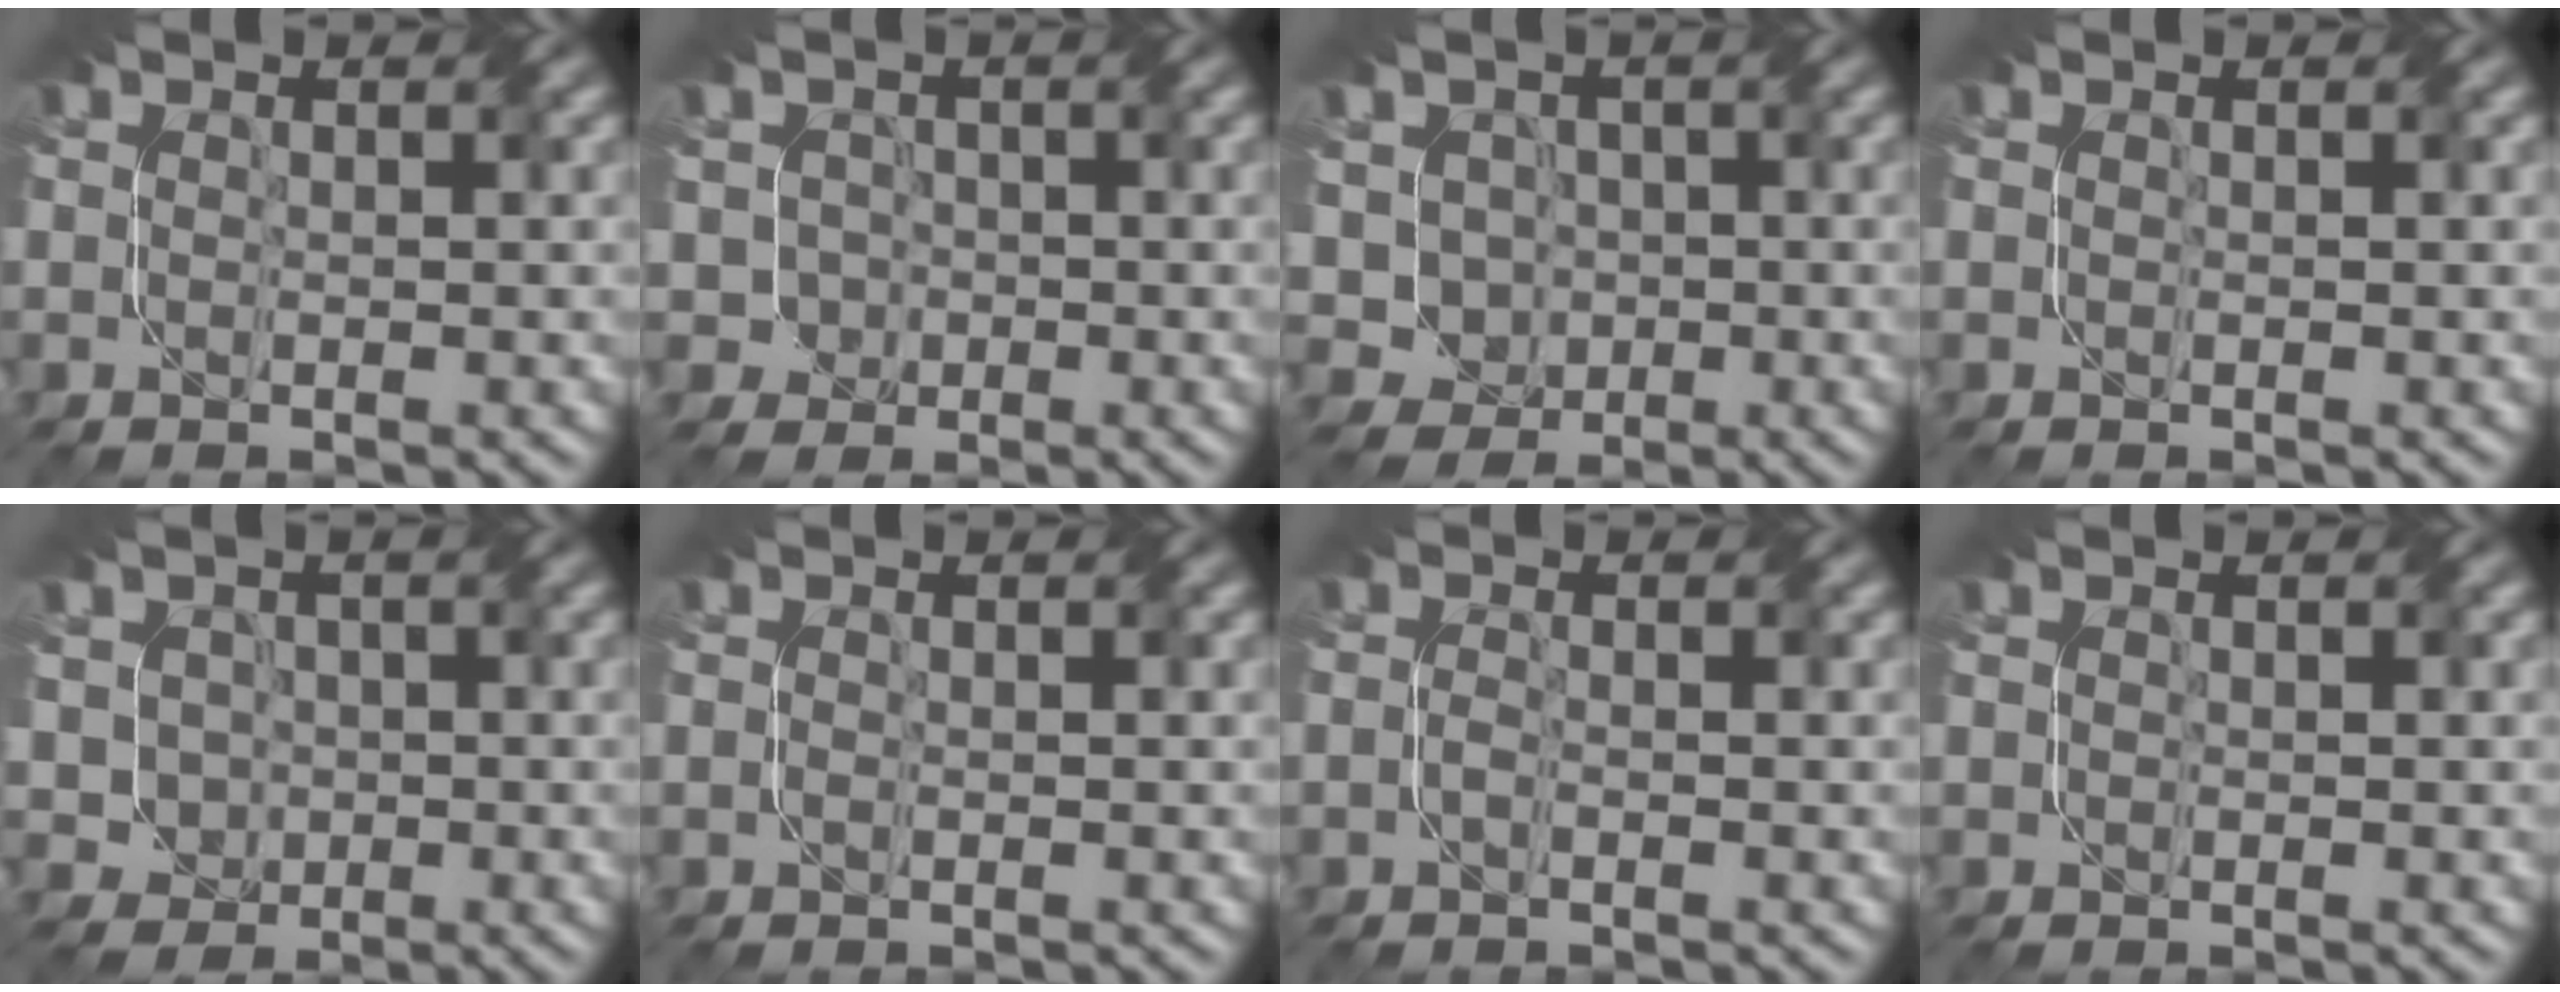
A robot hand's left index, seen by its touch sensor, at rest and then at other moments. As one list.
[{"total": 2.3, "force": [-0.8, 2.1, 0.3], "torque": [0.004, 0.016, -0.019]}, {"total": 3.5, "force": [-0.4, 3.2, 1.3], "torque": [-0.028, 0.007, -0.020]}, {"total": 0.0}, {"total": 2.4, "force": [-0.3, 2.2, 0.7], "torque": [-0.015, 0.004, -0.003]}, {"total": 0.6, "force": [-0.5, -0.3, 0.1], "torque": [-0.005, 0.002, -0.010]}, {"total": 1.0, "force": [-0.8, -0.4, 0.5], "torque": [-0.012, 0.005, -0.019]}, {"total": 0.0}]